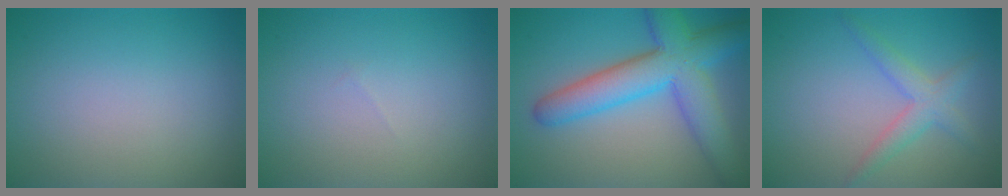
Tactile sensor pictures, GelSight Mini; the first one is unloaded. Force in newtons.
{"total": 0.0}
{"total": 8.2, "press": 8.2, "slide": 0.3}
{"total": 2.6, "press": 2.6, "slide": 0.1}